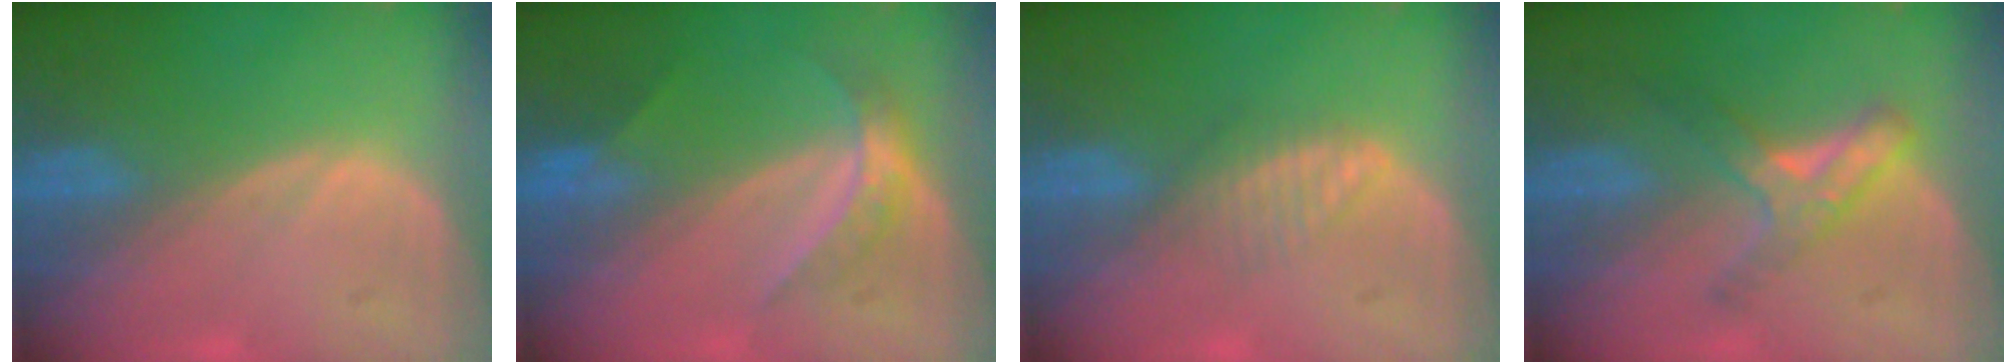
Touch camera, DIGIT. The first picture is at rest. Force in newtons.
{"total": 4.6, "press": 4.1, "slide": 2.2}
{"total": 2.7, "press": 2.7, "slide": 0.2}
{"total": 5.1, "press": 5.0, "slide": 0.9}